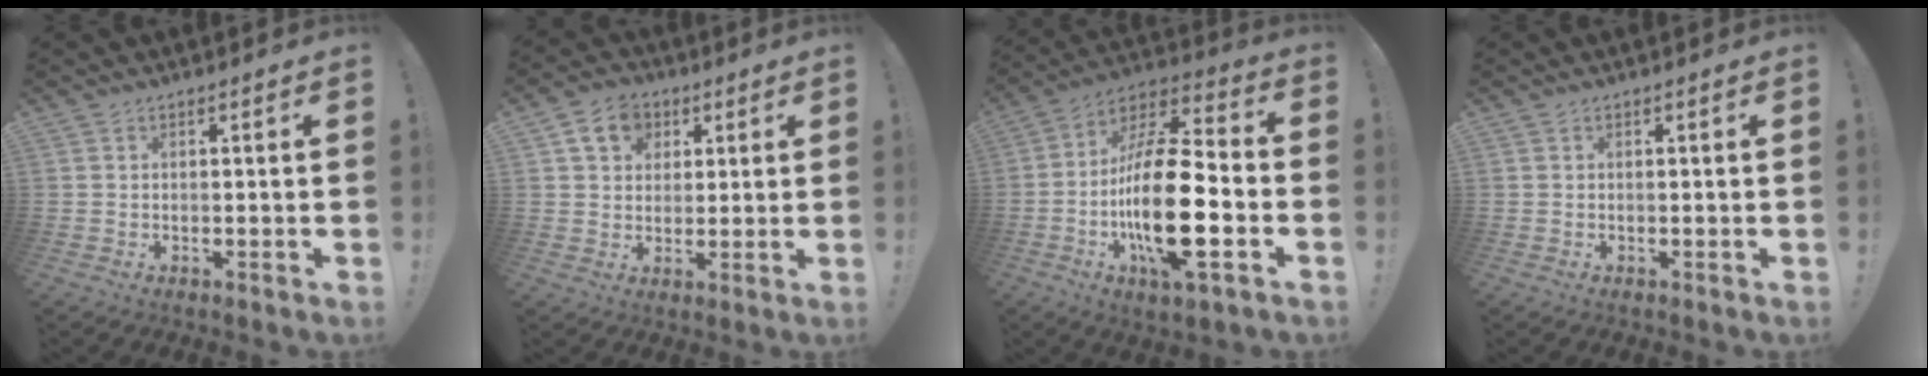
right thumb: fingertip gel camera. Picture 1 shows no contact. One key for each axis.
{"total": 9.5, "fx": 4.0, "fy": 7.8, "fz": 3.7, "tx": -0.055, "ty": -0.011, "tz": 0.079}
{"total": 24.1, "fx": -5.2, "fy": 8.4, "fz": 22.0, "tx": -0.426, "ty": 0.020, "tz": -0.087}
{"total": 0.0}